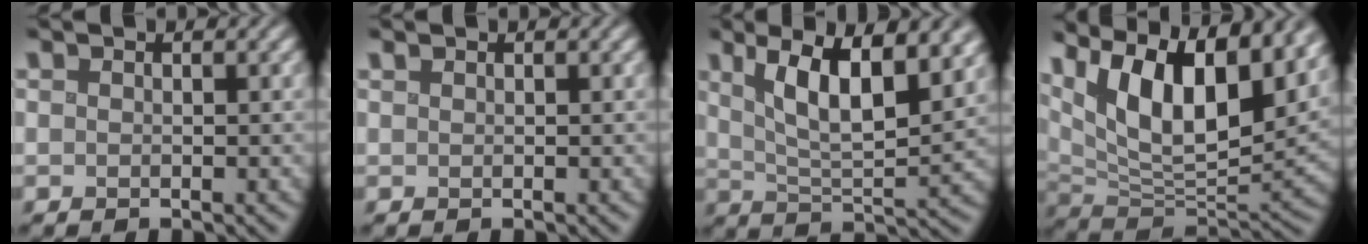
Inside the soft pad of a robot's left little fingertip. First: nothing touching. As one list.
[{"total": 0.0}, {"total": 8.5, "force": [3.6, 2.6, 7.3], "torque": [-0.128, 0.000, 0.062]}, {"total": 13.9, "force": [6.7, 5.9, 10.6], "torque": [-0.163, 0.020, 0.104]}]